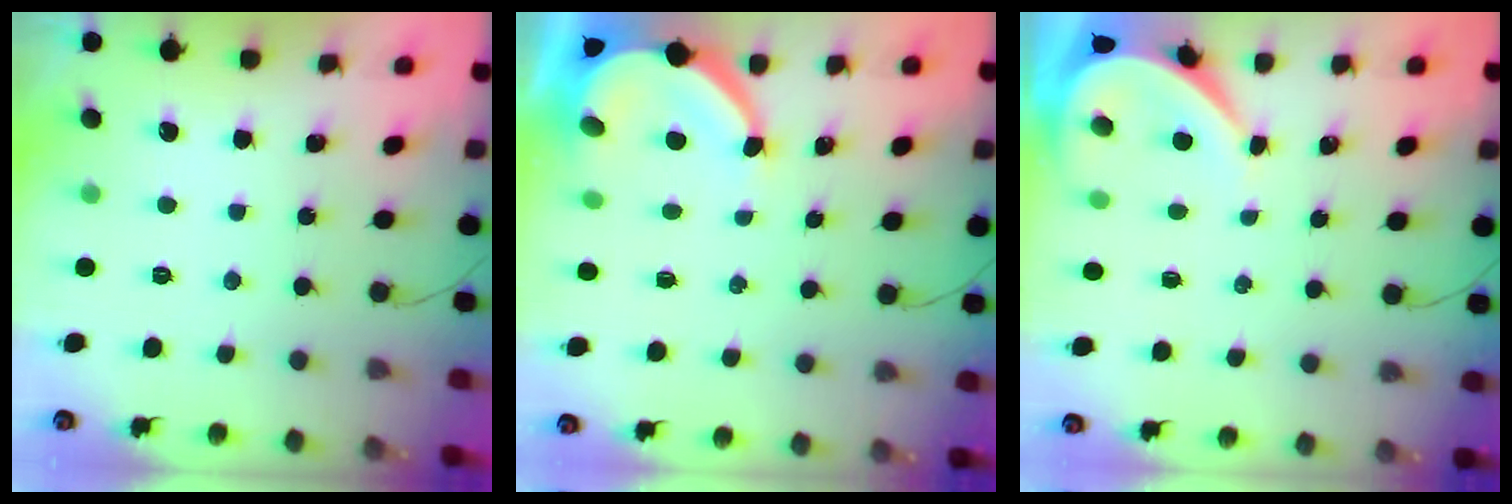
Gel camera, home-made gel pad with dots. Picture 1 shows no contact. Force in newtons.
{"total": 6.9, "press": 6.8, "slide": 1.0}
{"total": 4.1, "press": 4.1, "slide": 0.5}